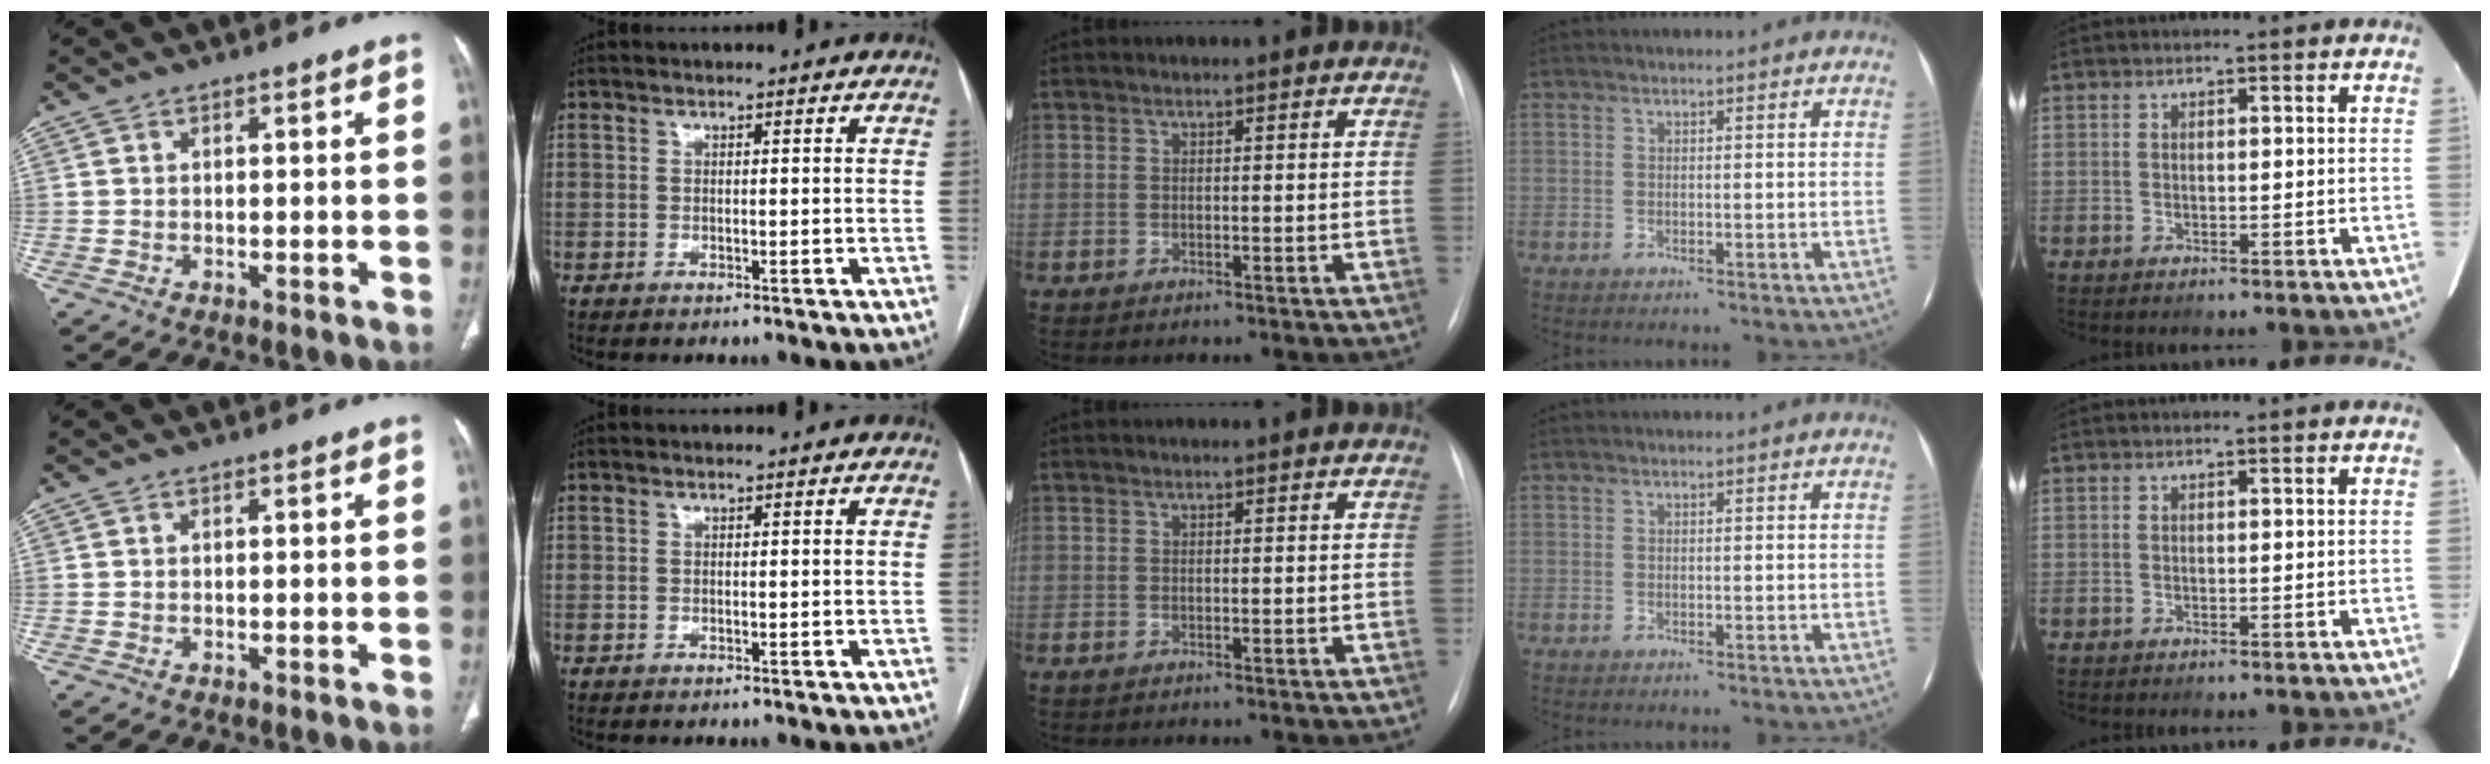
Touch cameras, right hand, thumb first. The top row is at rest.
{}